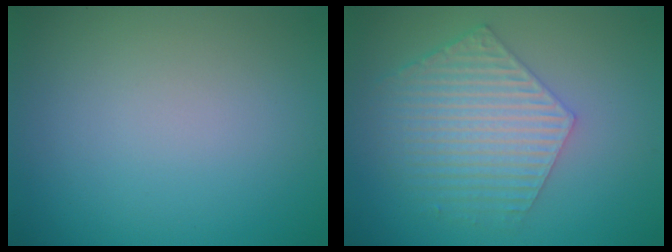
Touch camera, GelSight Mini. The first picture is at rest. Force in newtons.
{"total": 5.7, "press": 4.3, "slide": 3.8}